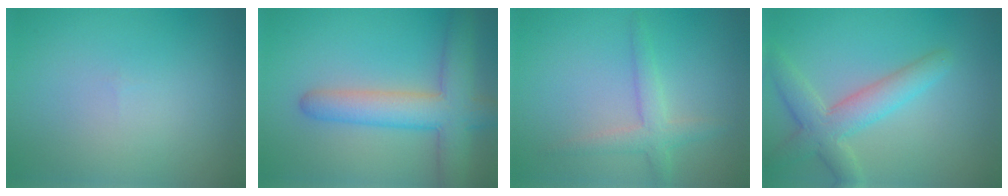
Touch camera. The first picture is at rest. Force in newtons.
{"total": 6.3, "press": 6.3, "slide": 0.4}
{"total": 2.5, "press": 2.5, "slide": 0.2}
{"total": 4.6, "press": 4.6, "slide": 0.4}